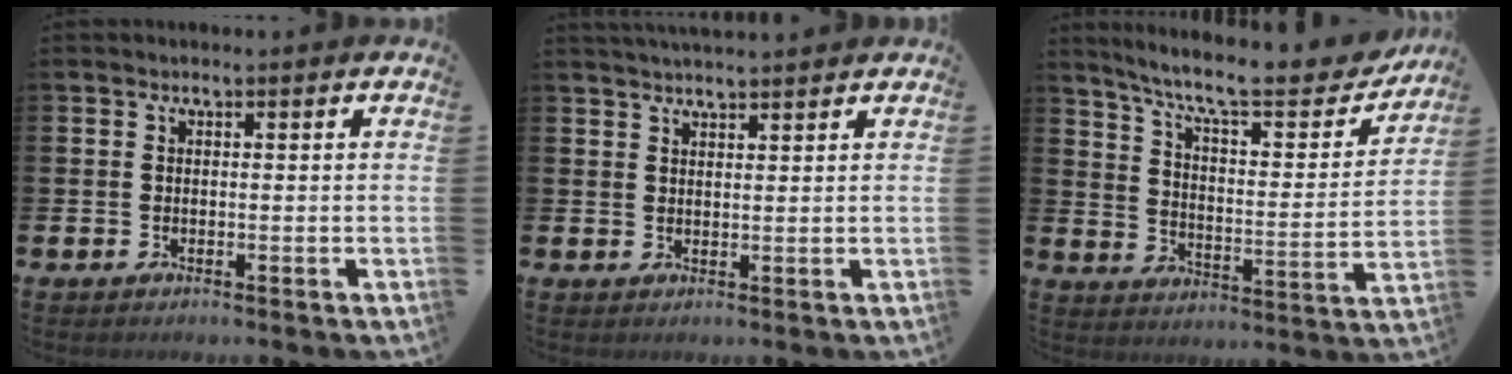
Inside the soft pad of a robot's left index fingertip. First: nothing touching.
{"total": 2.5, "force": [2.5, 0.0, 0.4], "torque": [-0.004, -0.010, 0.043]}
{"total": 10.4, "force": [8.9, 1.8, 5.2], "torque": [-0.124, -0.056, 0.147]}